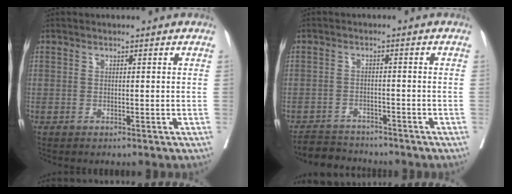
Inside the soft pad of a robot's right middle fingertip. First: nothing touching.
{"total": 5.0, "force": [-4.9, 1.2, 0.0], "torque": [0.002, -0.007, -0.084]}